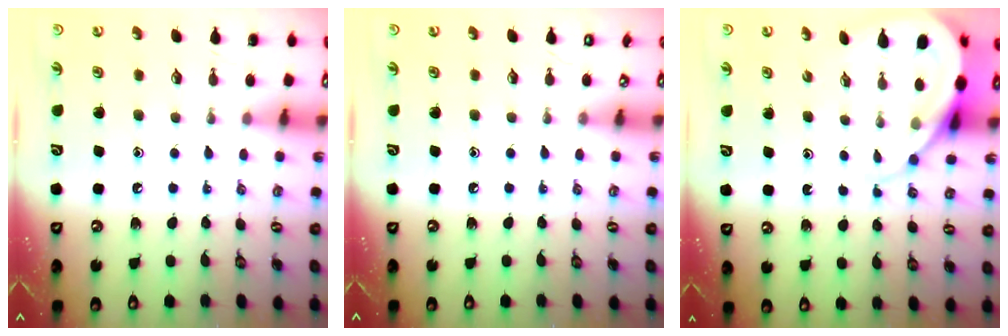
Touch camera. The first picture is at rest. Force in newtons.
{"total": 0.0}
{"total": 8.2, "press": 8.2, "slide": 0.9}